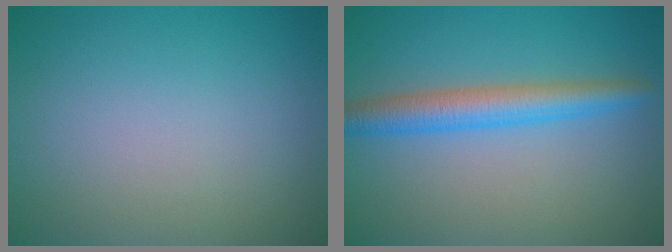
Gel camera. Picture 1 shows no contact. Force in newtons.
{"total": 4.0, "press": 4.0, "slide": 0.1}